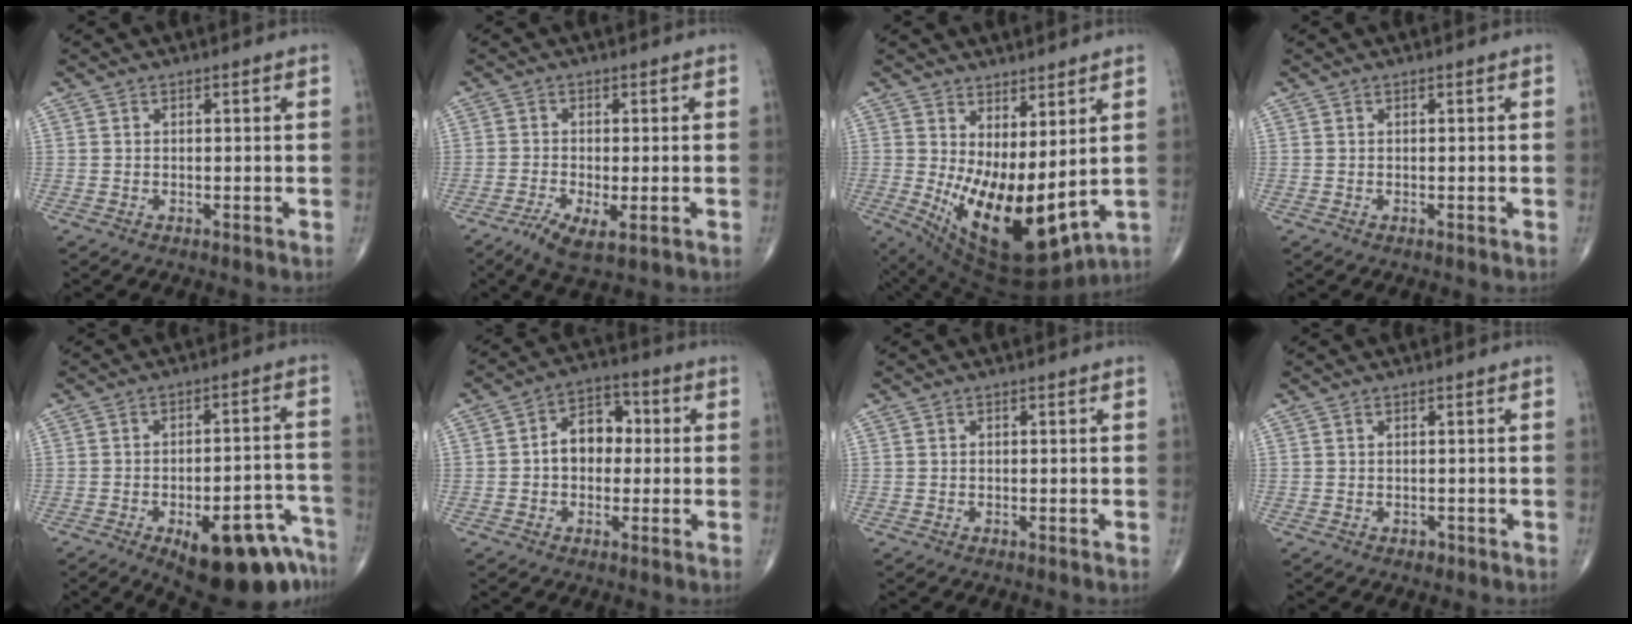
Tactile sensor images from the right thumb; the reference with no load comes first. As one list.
[{"total": 5.9, "force": [-2.8, 2.1, 4.8], "torque": [-0.097, -0.006, -0.047]}, {"total": 16.9, "force": [1.1, 7.3, 15.2], "torque": [-0.253, -0.045, 0.047]}, {"total": 0.0}, {"total": 23.7, "force": [-12.5, 9.8, 17.6], "torque": [-0.137, 0.083, -0.159]}, {"total": 8.6, "force": [0.1, 6.2, 5.9], "torque": [-0.065, 0.029, -0.009]}, {"total": 0.0}, {"total": 0.8, "force": [-0.4, 0.7, 0.3], "torque": [-0.001, 0.001, -0.006]}]